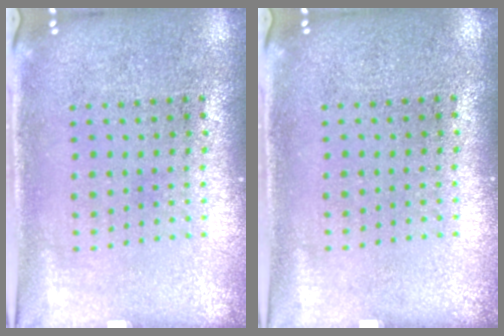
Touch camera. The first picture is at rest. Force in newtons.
{"total": 0.0}